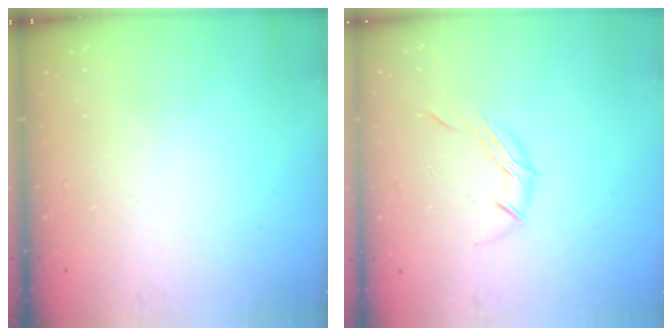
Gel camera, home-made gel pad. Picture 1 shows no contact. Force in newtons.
{"total": 6.8, "press": 6.7, "slide": 1.0}